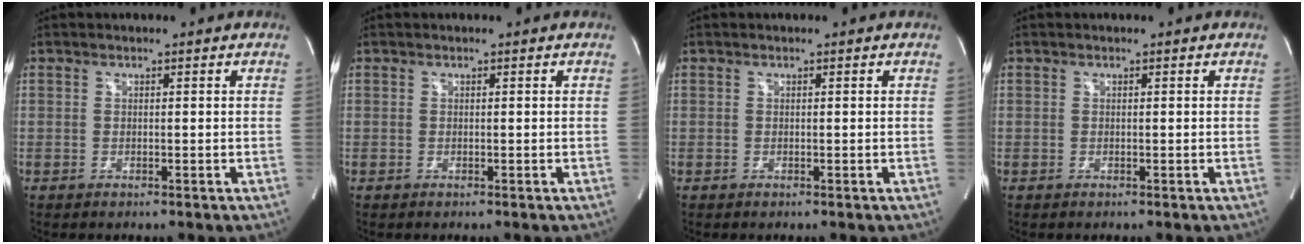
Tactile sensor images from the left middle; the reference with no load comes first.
{"total": 0.0}
{"total": 0.0}
{"total": 0.0}